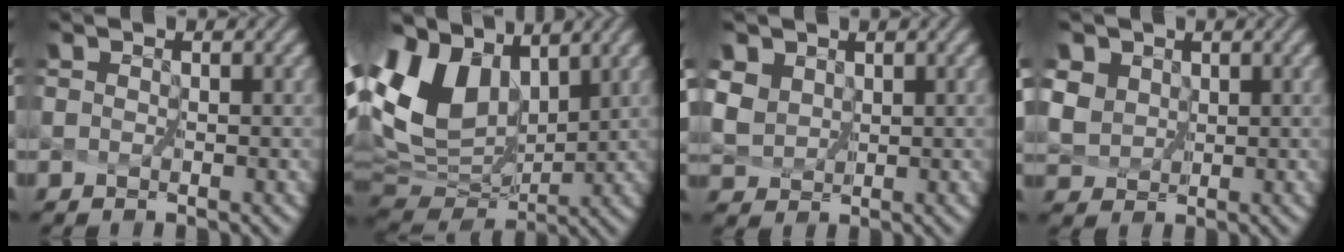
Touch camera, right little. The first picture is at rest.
{"total": 10.6, "force": [4.2, 6.9, 6.8], "torque": [-0.177, 0.016, 0.091]}
{"total": 3.8, "force": [2.3, 2.7, 1.2], "torque": [-0.067, -0.001, 0.057]}
{"total": 4.5, "force": [2.5, 3.4, 1.5], "torque": [-0.070, 0.006, 0.057]}